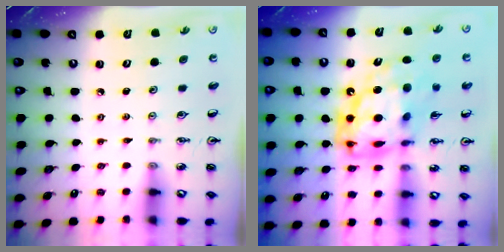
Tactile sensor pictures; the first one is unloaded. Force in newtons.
{"total": 21.3, "press": 21.2, "slide": 2.0}